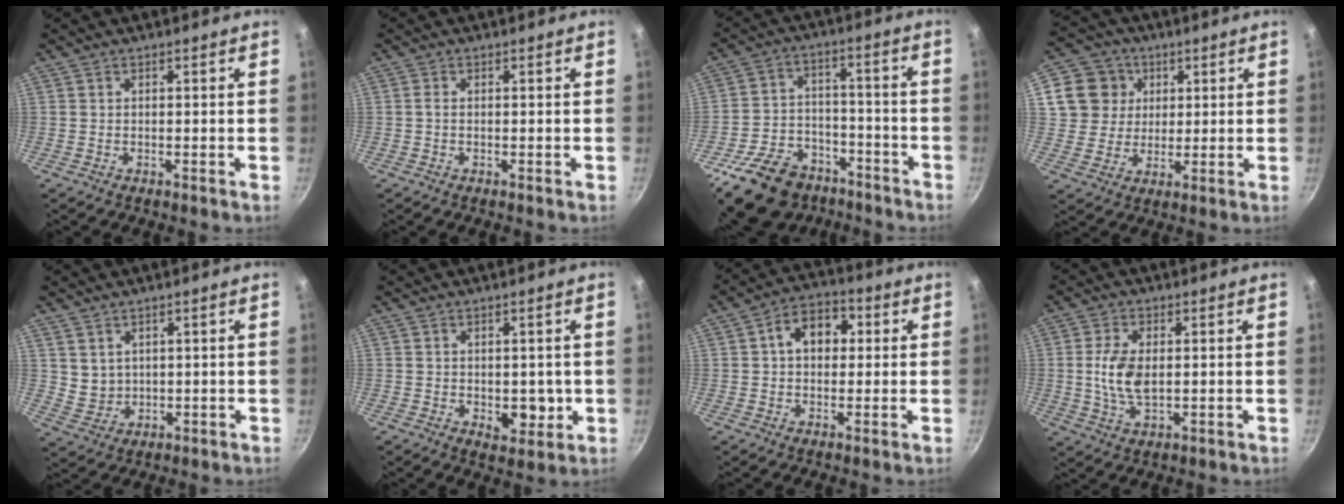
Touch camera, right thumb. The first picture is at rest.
{"total": 0.8, "force": [-0.1, 0.4, 0.7], "torque": [-0.017, 0.002, -0.003]}
{"total": 18.8, "force": [-13.2, 11.4, 7.1], "torque": [-0.108, 0.082, -0.204]}
{"total": 10.2, "force": [3.4, 9.2, 2.8], "torque": [-0.021, 0.002, 0.055]}
{"total": 3.9, "force": [1.6, 3.3, 1.3], "torque": [-0.004, -0.006, 0.043]}
{"total": 4.3, "force": [-0.4, 2.9, 3.1], "torque": [-0.017, -0.004, -0.003]}
{"total": 8.7, "force": [1.6, 6.3, 5.9], "torque": [-0.052, 0.017, 0.012]}
{"total": 7.5, "force": [0.4, 4.1, 6.2], "torque": [-0.125, -0.003, 0.008]}